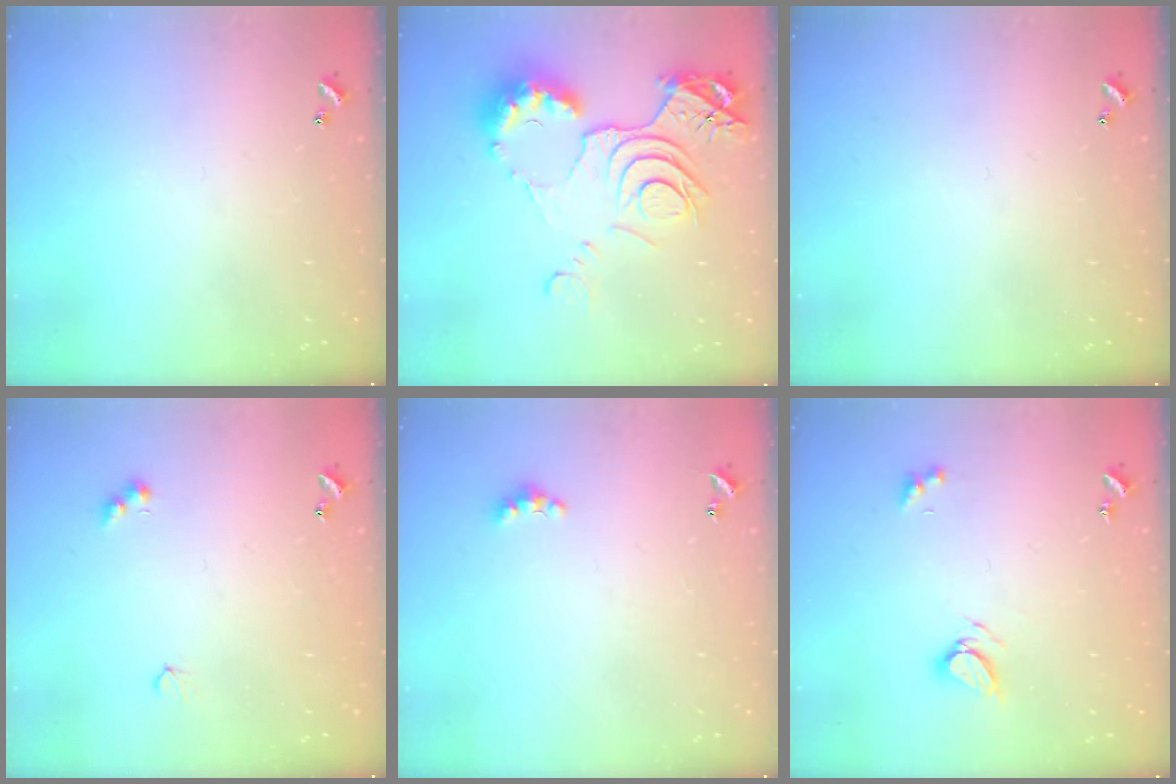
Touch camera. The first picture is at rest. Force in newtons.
{"total": 14.6, "press": 14.5, "slide": 1.4}
{"total": 0.0}
{"total": 5.0, "press": 4.9, "slide": 0.8}
{"total": 2.8, "press": 2.8, "slide": 0.6}
{"total": 5.9, "press": 5.9, "slide": 0.4}